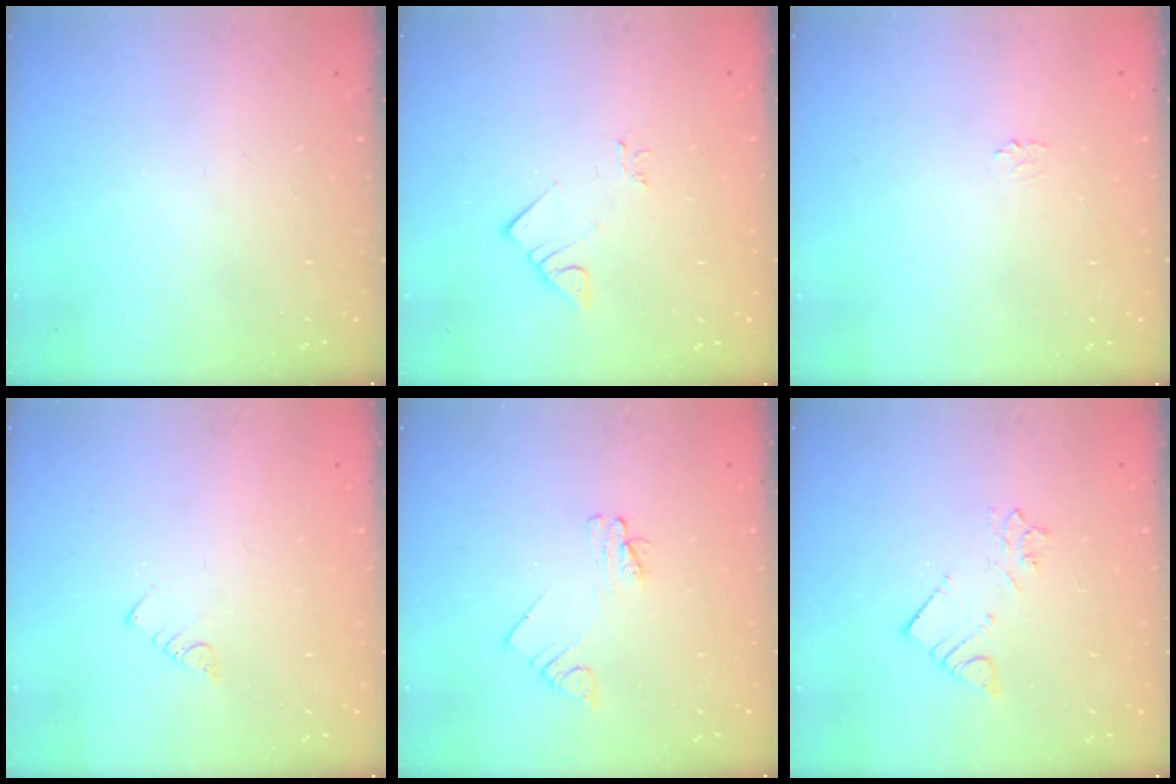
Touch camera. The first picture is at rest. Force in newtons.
{"total": 2.5, "press": 2.5, "slide": 0.3}
{"total": 1.7, "press": 1.7, "slide": 0.3}
{"total": 2.7, "press": 2.7, "slide": 0.5}
{"total": 2.2, "press": 2.2, "slide": 0.3}
{"total": 2.2, "press": 2.2, "slide": 0.1}